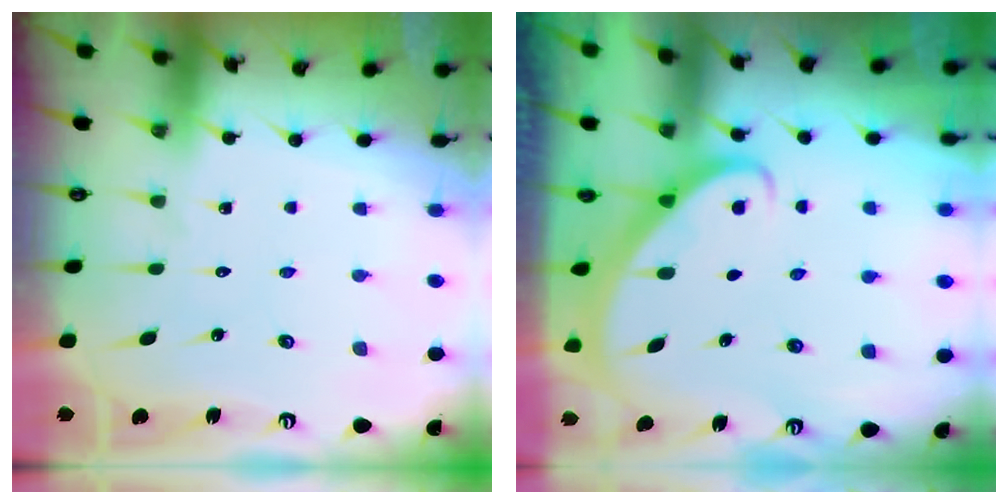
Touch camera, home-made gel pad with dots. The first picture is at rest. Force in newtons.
{"total": 2.9, "press": 2.9, "slide": 0.2}